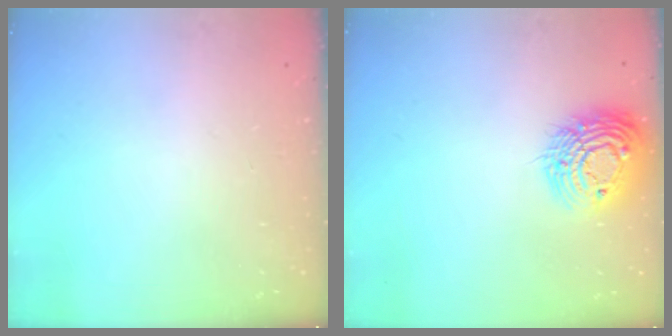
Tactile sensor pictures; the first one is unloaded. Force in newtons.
{"total": 14.5, "press": 14.5, "slide": 1.0}